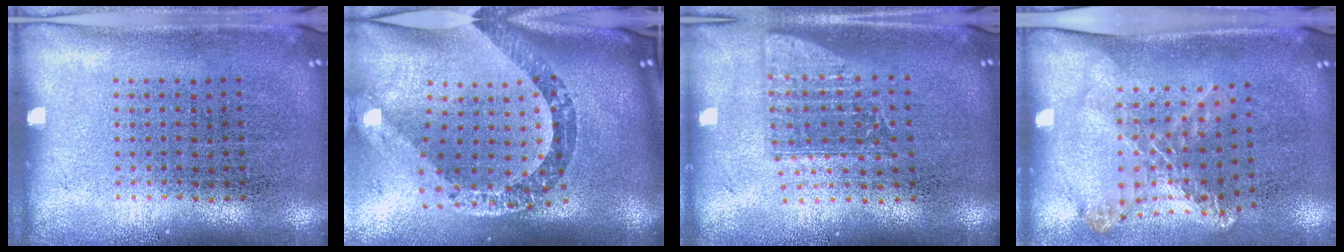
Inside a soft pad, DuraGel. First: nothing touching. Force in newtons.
{"total": 3.6, "press": 2.5, "slide": 2.6}
{"total": 1.6, "press": 1.2, "slide": 1.0}
{"total": 1.7, "press": 1.3, "slide": 1.1}